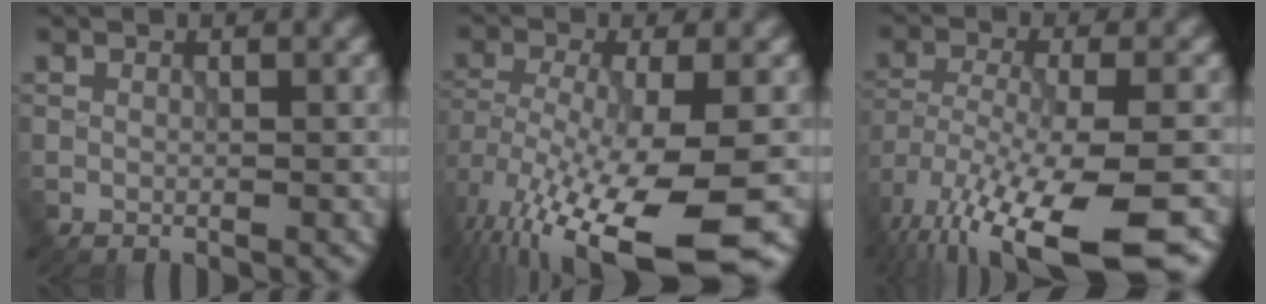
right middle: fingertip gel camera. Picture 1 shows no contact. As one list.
[{"total": 14.1, "force": [-7.6, 4.1, 11.1], "torque": [-0.237, -0.040, -0.112]}, {"total": 14.6, "force": [-9.5, 4.4, 10.2], "torque": [-0.216, -0.052, -0.134]}]